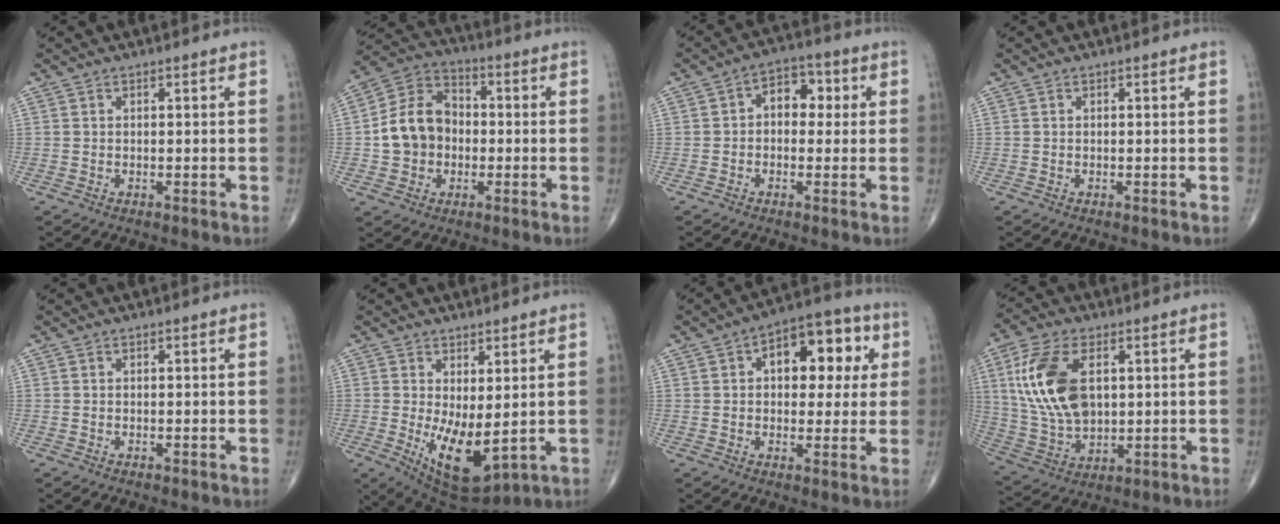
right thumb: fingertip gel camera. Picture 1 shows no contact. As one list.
[{"total": 12.0, "force": [-1.0, 9.8, 6.8], "torque": [-0.101, 0.033, -0.028]}, {"total": 7.0, "force": [0.8, 4.9, 4.9], "torque": [-0.033, 0.024, 0.002]}, {"total": 0.0}, {"total": 0.0}, {"total": 10.7, "force": [-0.6, 4.7, 9.6], "torque": [-0.149, -0.025, 0.013]}, {"total": 14.0, "force": [3.6, 8.1, 10.9], "torque": [-0.101, 0.021, 0.045]}, {"total": 16.4, "force": [3.8, 9.4, 12.8], "torque": [-0.254, -0.006, 0.082]}]